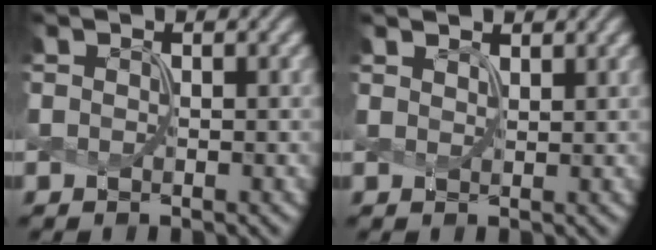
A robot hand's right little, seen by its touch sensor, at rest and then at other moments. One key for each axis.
{"total": 1.7, "fx": 1.6, "fy": 0.4, "fz": 0.4, "tx": -0.003, "ty": 0.002, "tz": 0.020}